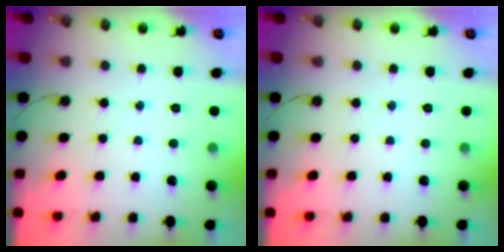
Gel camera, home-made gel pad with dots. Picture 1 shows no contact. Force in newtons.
{"total": 0.0}